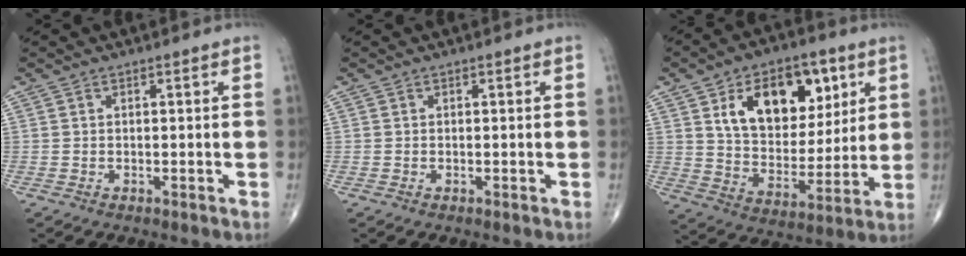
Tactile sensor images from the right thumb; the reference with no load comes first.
{"total": 0.0}
{"total": 19.4, "force": [7.7, 11.9, 13.4], "torque": [-0.154, -0.026, 0.132]}